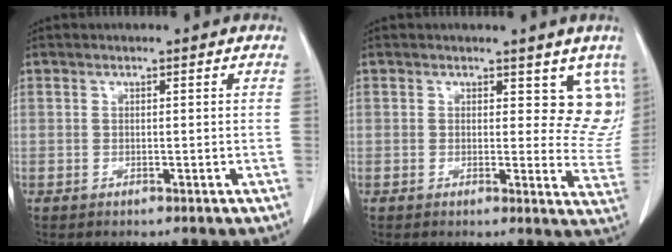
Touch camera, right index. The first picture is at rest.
{"total": 7.7, "force": [5.1, 4.3, 3.8], "torque": [-0.014, -0.020, 0.043]}